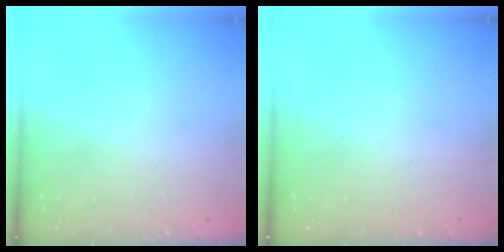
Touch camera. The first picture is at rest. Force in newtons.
{"total": 0.0}